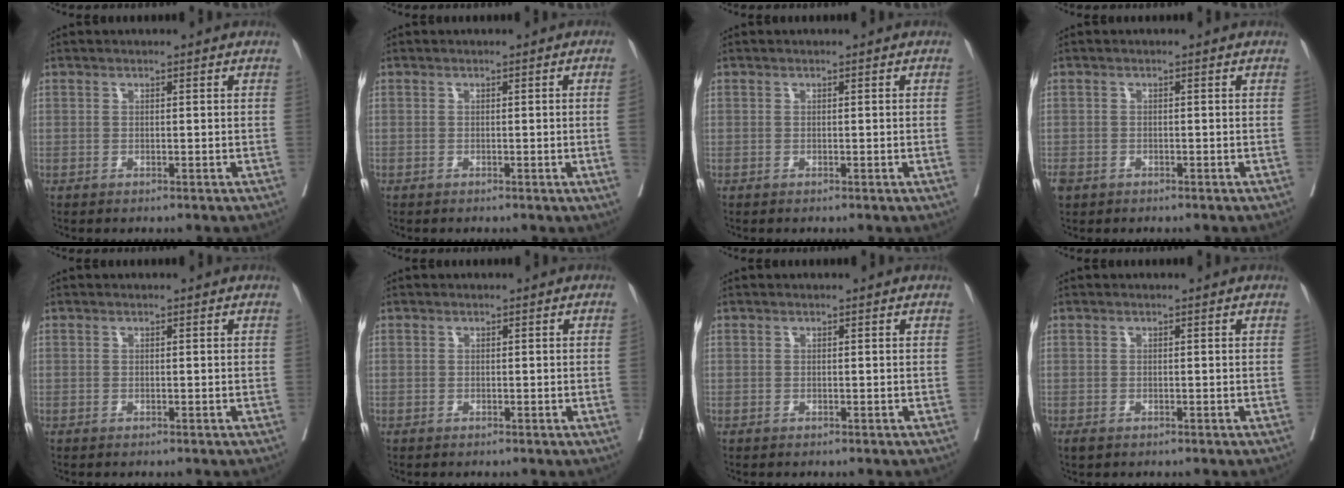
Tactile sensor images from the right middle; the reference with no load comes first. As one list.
[{"total": 2.4, "force": [-0.3, -1.1, 2.1], "torque": [-0.026, -0.003, 0.000]}, {"total": 0.5, "force": [0.0, -0.3, 0.5], "torque": [-0.001, 0.001, 0.001]}, {"total": 2.3, "force": [-1.5, 1.6, 0.7], "torque": [-0.020, -0.002, -0.026]}, {"total": 0.0}, {"total": 0.9, "force": [0.0, -0.4, 0.8], "torque": [-0.007, 0.000, 0.001]}, {"total": 0.0}, {"total": 0.9, "force": [-0.6, 0.5, 0.5], "torque": [-0.010, -0.002, -0.006]}]